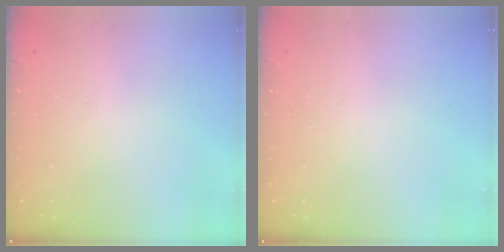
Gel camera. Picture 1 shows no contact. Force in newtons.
{"total": 0.0}